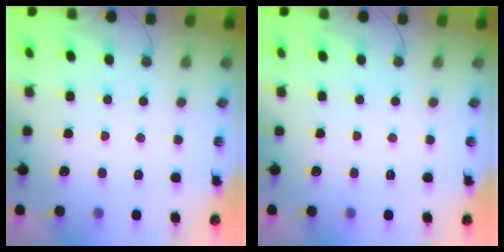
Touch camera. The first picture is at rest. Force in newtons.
{"total": 0.0}